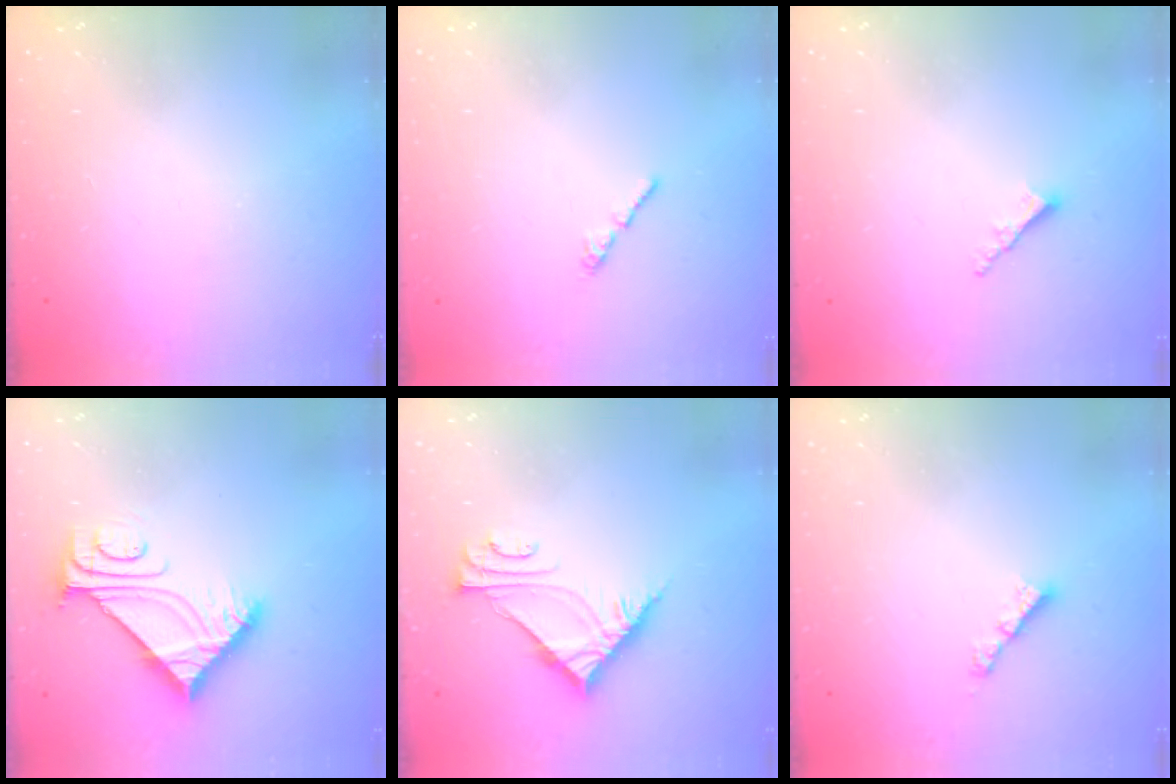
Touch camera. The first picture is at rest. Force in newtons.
{"total": 0.7, "press": 0.6, "slide": 0.4}
{"total": 2.3, "press": 2.2, "slide": 0.6}
{"total": 8.8, "press": 8.7, "slide": 0.9}
{"total": 7.4, "press": 7.4, "slide": 0.4}
{"total": 2.4, "press": 2.4, "slide": 0.3}